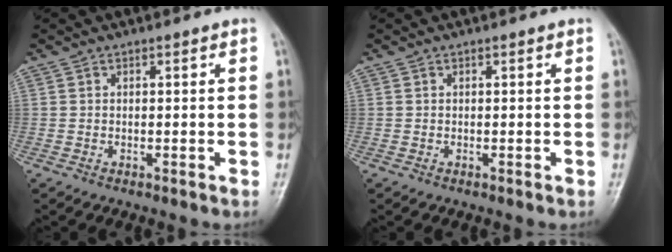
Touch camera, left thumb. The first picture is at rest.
{"total": 0.0}